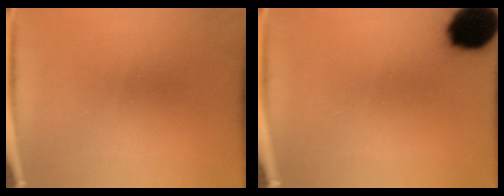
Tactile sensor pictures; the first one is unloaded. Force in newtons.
{"total": 14.7}